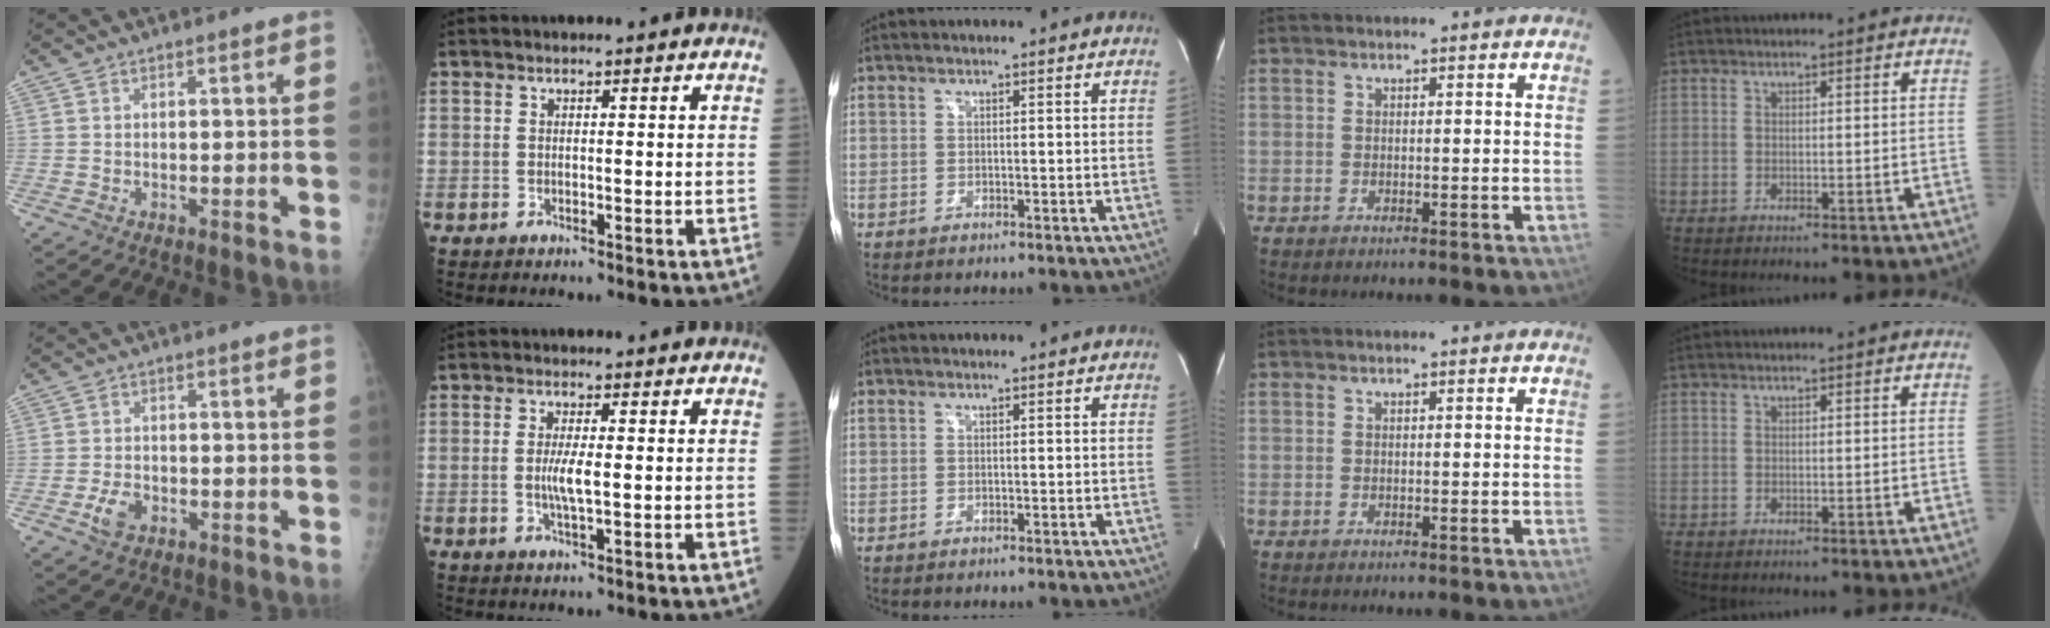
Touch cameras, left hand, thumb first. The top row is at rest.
{"thumb": {"total": 3.8, "force": [-1.7, 2.4, 2.4], "torque": [-0.045, 0.008, -0.031]}, "index": {"total": 3.3, "force": [-0.2, 0.4, 3.3], "torque": [-0.069, -0.007, -0.005]}}